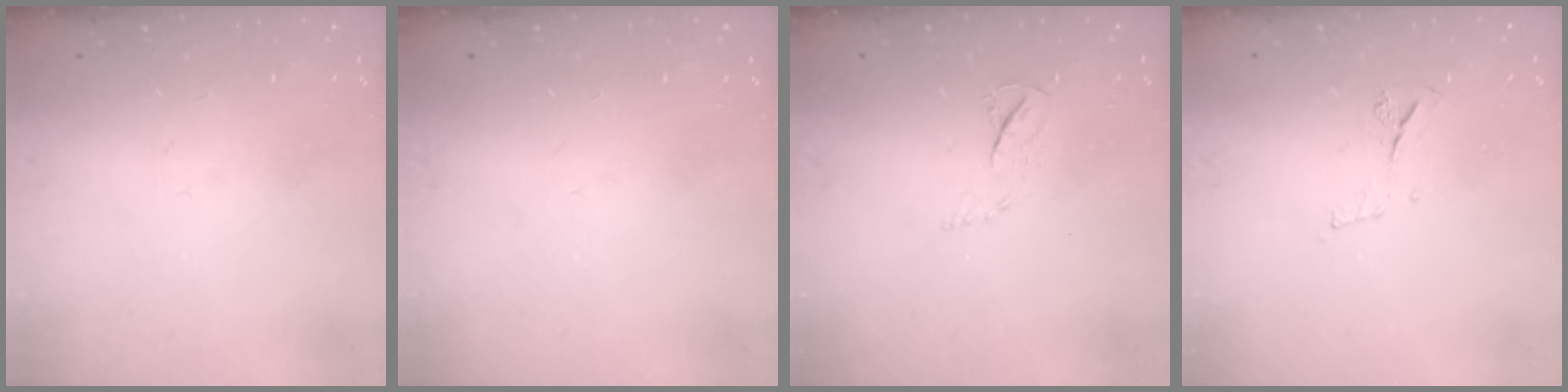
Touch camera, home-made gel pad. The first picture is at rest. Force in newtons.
{"total": 0.0}
{"total": 4.4, "press": 4.4, "slide": 0.6}
{"total": 6.5, "press": 6.5, "slide": 0.8}